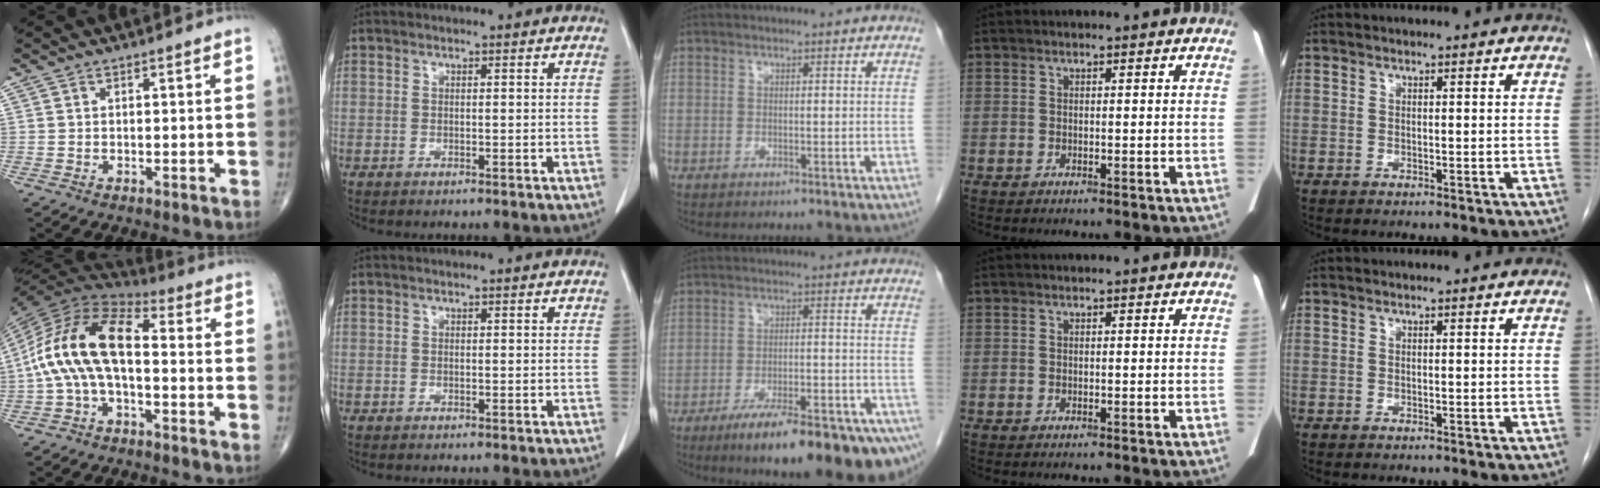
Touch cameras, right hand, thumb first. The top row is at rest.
{"thumb": {"total": 16.2, "force": [-1.1, 8.1, 14.0], "torque": [-0.267, 0.042, -0.032]}, "middle": {"total": 20.1, "force": [-13.8, 3.8, 14.2], "torque": [-0.139, 0.006, -0.196]}}